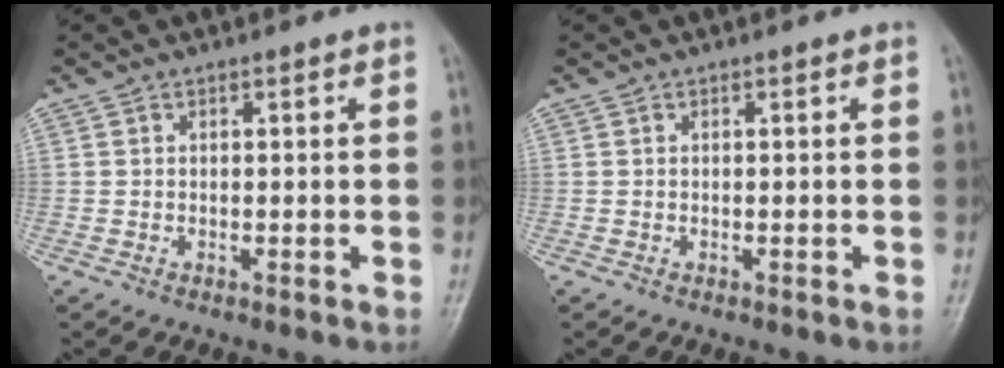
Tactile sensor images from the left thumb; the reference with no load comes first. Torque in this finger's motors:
{"motor_torque": [0.00, 0.00, 0.00, 0.00, 0.00]}